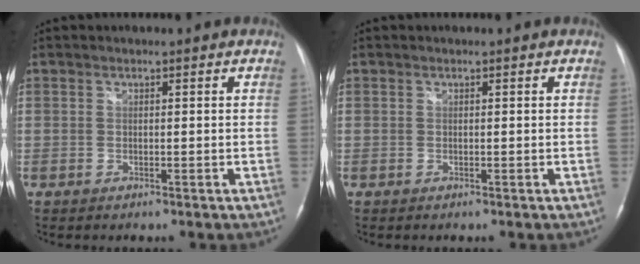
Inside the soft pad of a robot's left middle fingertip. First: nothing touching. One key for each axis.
{"total": 0.0}